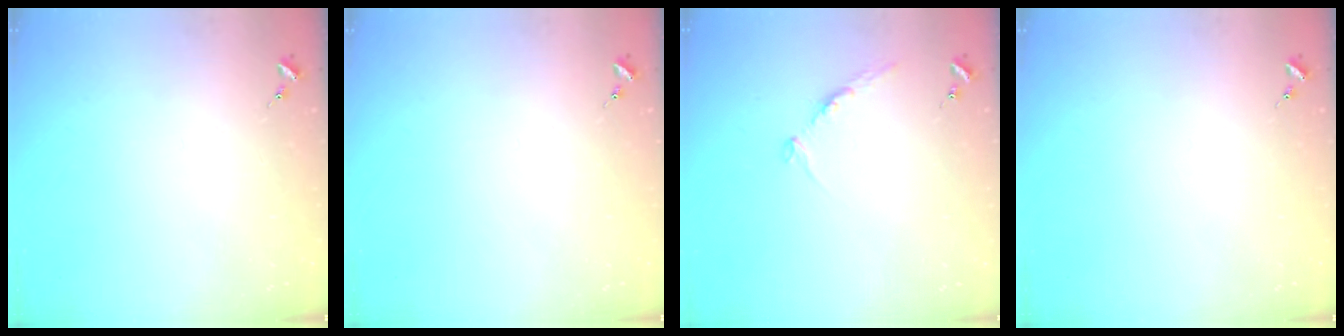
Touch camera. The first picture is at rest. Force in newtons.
{"total": 0.0}
{"total": 8.3, "press": 8.2, "slide": 0.9}
{"total": 0.0}